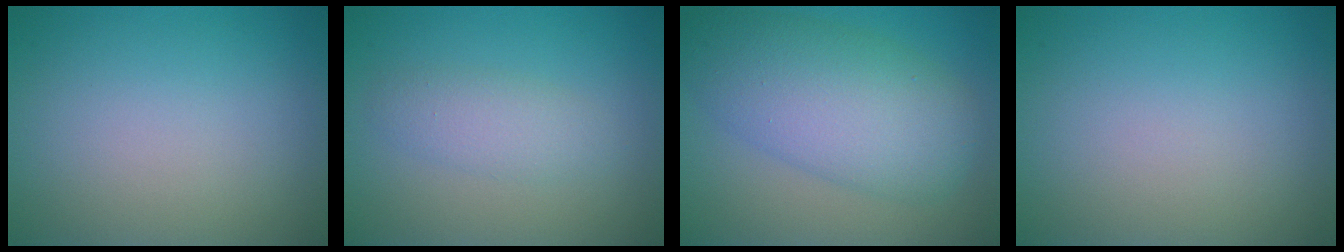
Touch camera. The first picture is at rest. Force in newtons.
{"total": 2.3, "press": 2.3, "slide": 0.1}
{"total": 8.4, "press": 8.4, "slide": 0.1}
{"total": 0.0}